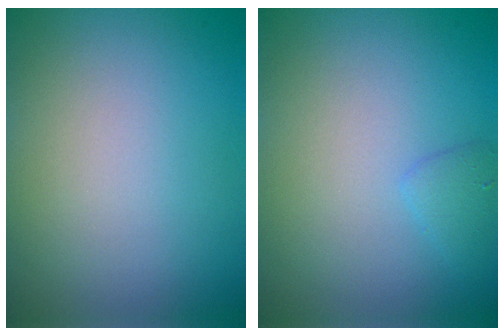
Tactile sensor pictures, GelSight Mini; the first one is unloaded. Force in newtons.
{"total": 1.1, "press": 1.1, "slide": 0.1}